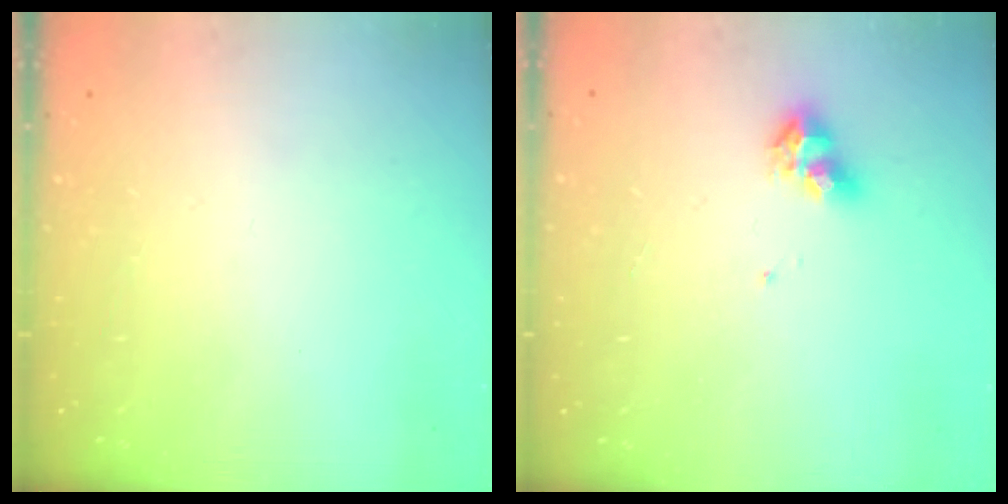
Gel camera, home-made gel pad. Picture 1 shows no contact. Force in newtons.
{"total": 6.1, "press": 6.1, "slide": 1.0}